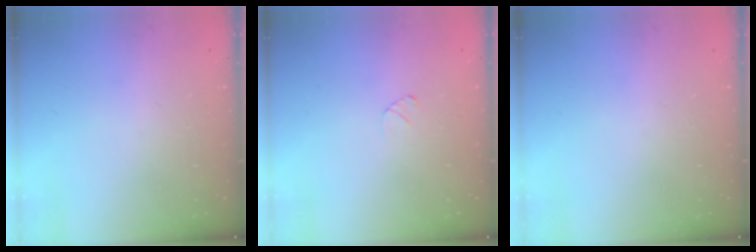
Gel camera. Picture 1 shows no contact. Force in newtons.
{"total": 2.6, "press": 2.6, "slide": 0.3}
{"total": 0.0}